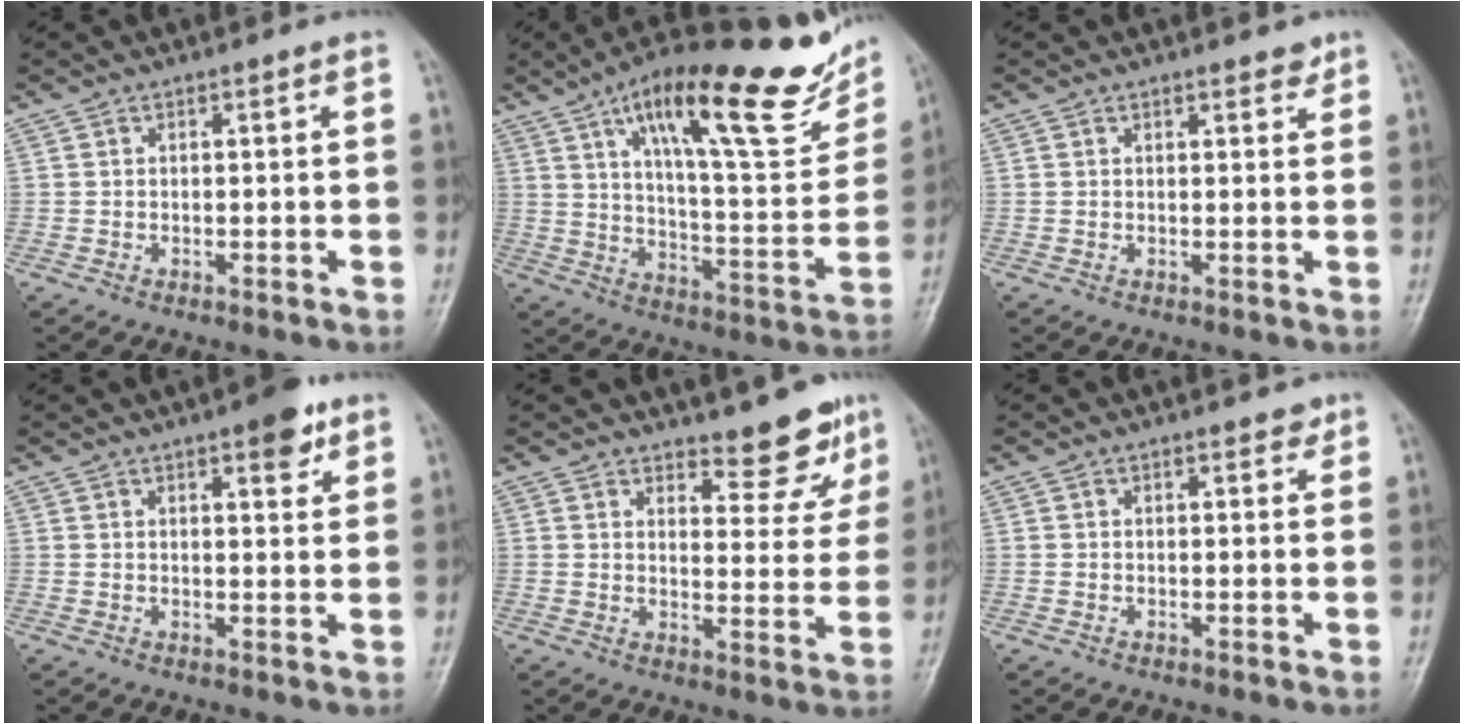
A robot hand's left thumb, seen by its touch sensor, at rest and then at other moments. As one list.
[{"total": 26.0, "force": [15.2, 7.3, 19.8], "torque": [-0.256, -0.043, 0.235]}, {"total": 1.9, "force": [1.5, 0.8, 0.8], "torque": [0.000, -0.008, 0.016]}, {"total": 5.5, "force": [3.3, 2.0, 4.0], "torque": [-0.038, -0.014, 0.039]}, {"total": 8.6, "force": [7.1, 3.2, 3.7], "torque": [-0.016, -0.058, 0.093]}, {"total": 1.6, "force": [1.2, 0.8, 0.7], "torque": [0.003, -0.005, 0.011]}]